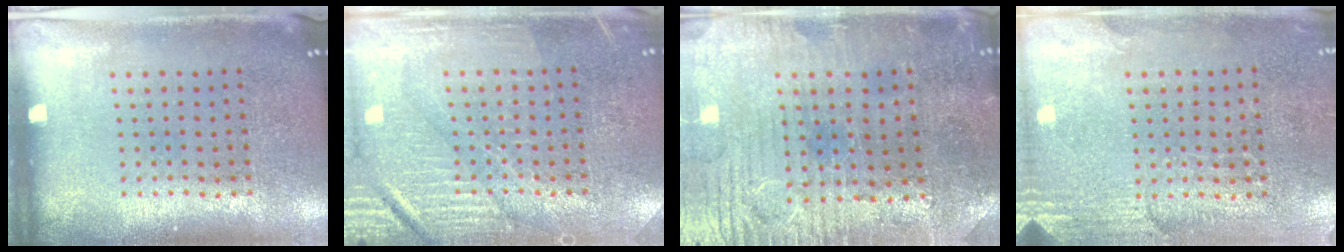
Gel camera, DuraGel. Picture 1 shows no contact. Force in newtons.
{"total": 4.1, "press": 4.1, "slide": 0.7}
{"total": 1.5, "press": 1.3, "slide": 0.6}
{"total": 2.6, "press": 2.3, "slide": 1.2}